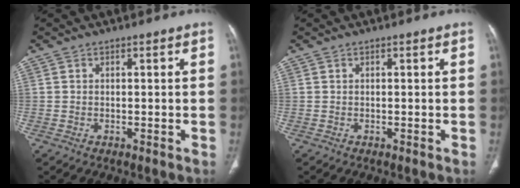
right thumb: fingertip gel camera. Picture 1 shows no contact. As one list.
[{"total": 0.0}]